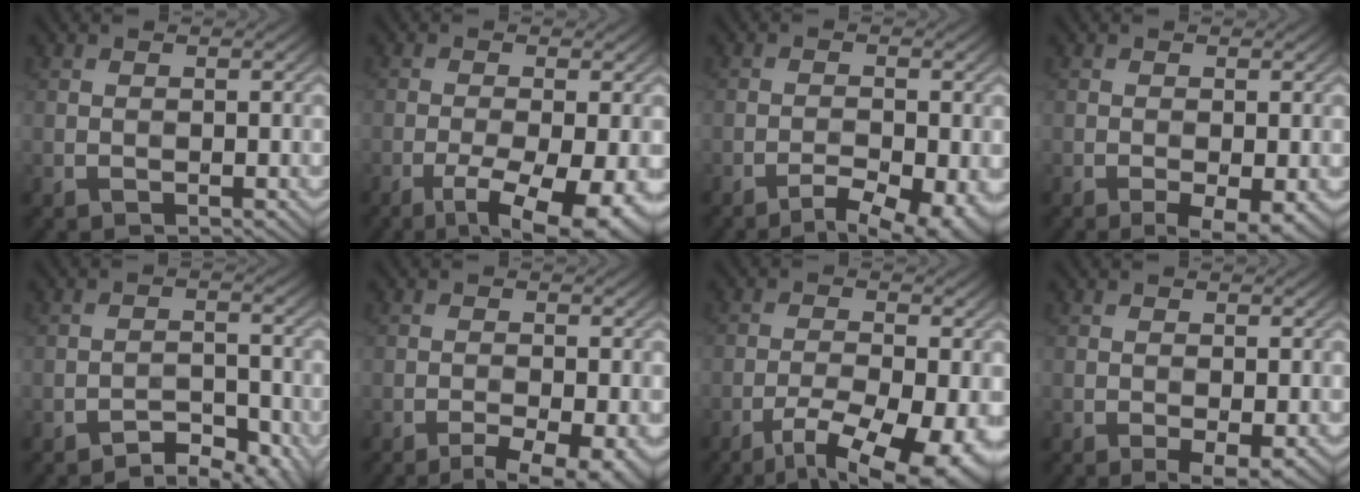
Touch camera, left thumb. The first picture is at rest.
{"total": 9.1, "force": [-4.6, 2.5, 7.5], "torque": [-0.133, -0.017, -0.066]}
{"total": 6.4, "force": [-4.4, 1.6, 4.3], "torque": [-0.072, -0.009, -0.060]}
{"total": 3.4, "force": [-1.6, 0.8, 2.9], "torque": [-0.047, -0.003, -0.021]}
{"total": 4.2, "force": [-3.4, 1.2, 2.1], "torque": [-0.028, 0.007, -0.056]}
{"total": 5.2, "force": [-3.4, 1.0, 3.8], "torque": [-0.064, -0.007, -0.049]}
{"total": 10.9, "force": [-6.5, 3.2, 8.1], "torque": [-0.148, -0.026, -0.089]}
{"total": 2.3, "force": [-1.0, 0.6, 2.0], "torque": [-0.038, -0.005, -0.015]}